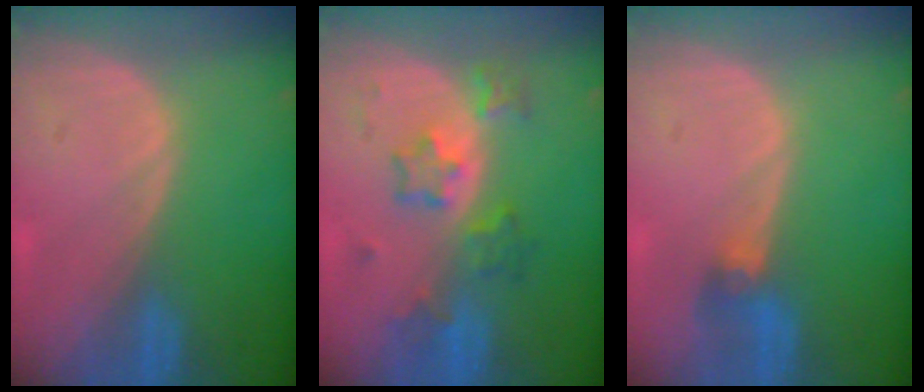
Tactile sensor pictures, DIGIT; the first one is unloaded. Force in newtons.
{"total": 6.2, "press": 5.9, "slide": 1.7}
{"total": 2.9, "press": 2.6, "slide": 1.2}